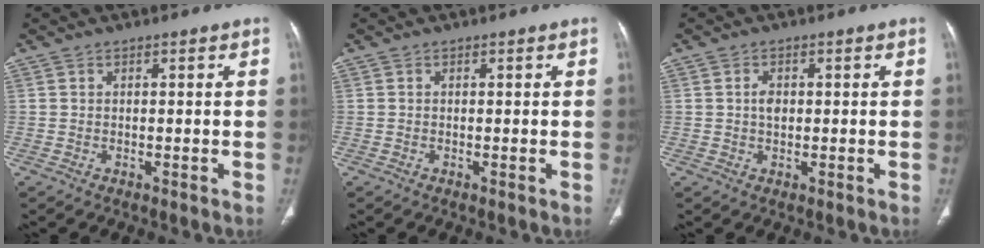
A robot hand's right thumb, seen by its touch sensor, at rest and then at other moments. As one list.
[{"total": 0.0}, {"total": 2.1, "force": [0.2, 1.4, 1.5], "torque": [-0.023, 0.002, 0.003]}]